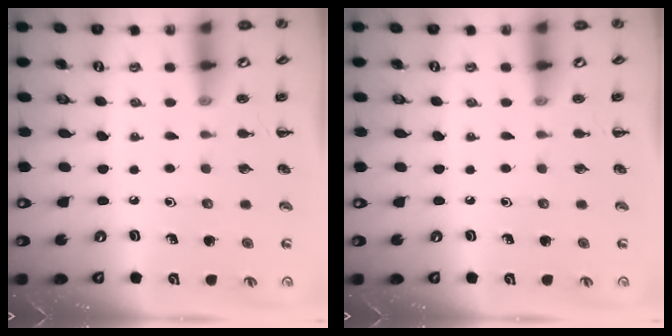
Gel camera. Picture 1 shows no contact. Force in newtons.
{"total": 0.0}